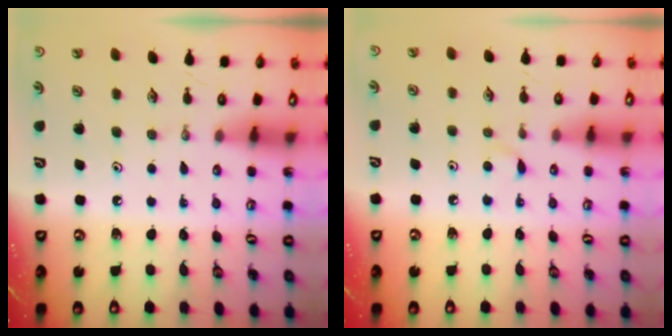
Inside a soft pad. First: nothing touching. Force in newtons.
{"total": 3.8, "press": 3.8, "slide": 0.5}